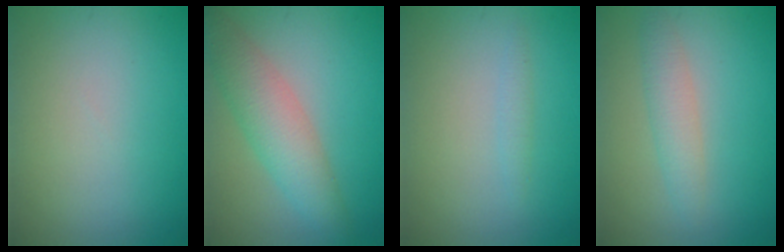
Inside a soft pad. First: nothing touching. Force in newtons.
{"total": 4.7, "press": 4.7, "slide": 0.3}
{"total": 0.8, "press": 0.8, "slide": 0.1}
{"total": 2.5, "press": 2.5, "slide": 0.2}